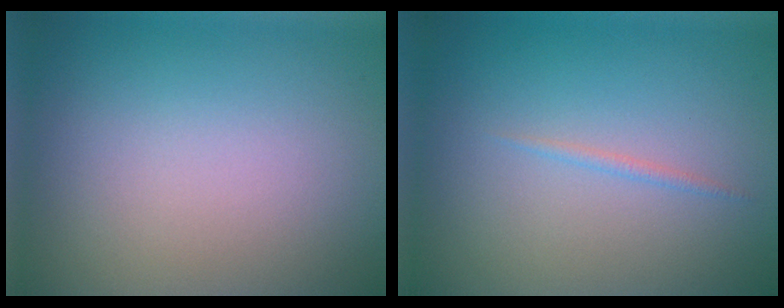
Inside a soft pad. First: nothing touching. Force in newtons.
{"total": 0.6, "press": 0.6, "slide": 0.0}